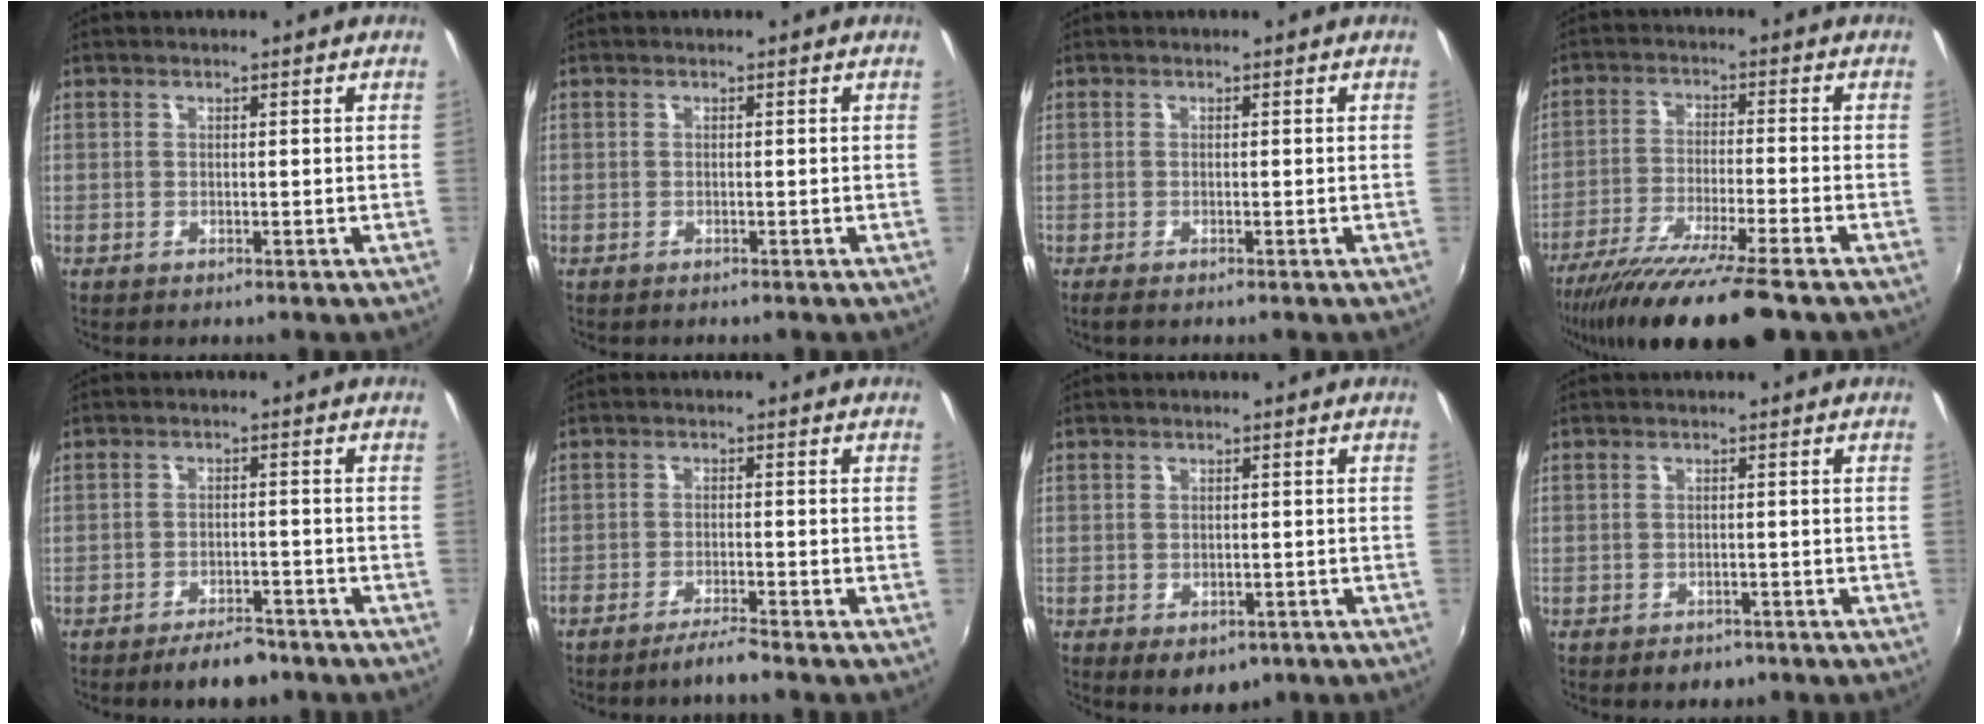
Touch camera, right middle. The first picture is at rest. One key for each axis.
{"total": 0.0}
{"total": 1.2, "fx": -0.9, "fy": 0.0, "fz": 0.7, "tx": -0.015, "ty": -0.004, "tz": -0.016}
{"total": 15.6, "fx": -12.3, "fy": 0.0, "fz": 9.6, "tx": -0.190, "ty": -0.042, "tz": -0.207}
{"total": 6.1, "fx": -5.0, "fy": 2.2, "fz": 2.7, "tx": -0.062, "ty": 0.003, "tz": -0.070}
{"total": 3.6, "fx": -3.1, "fy": -0.4, "fz": 1.7, "tx": -0.049, "ty": -0.004, "tz": -0.060}
{"total": 4.5, "fx": -1.9, "fy": 3.3, "fz": 2.4, "tx": -0.042, "ty": -0.010, "tz": -0.018}
{"total": 2.7, "fx": -1.8, "fy": 1.8, "fz": 0.8, "tx": -0.018, "ty": -0.003, "tz": -0.022}